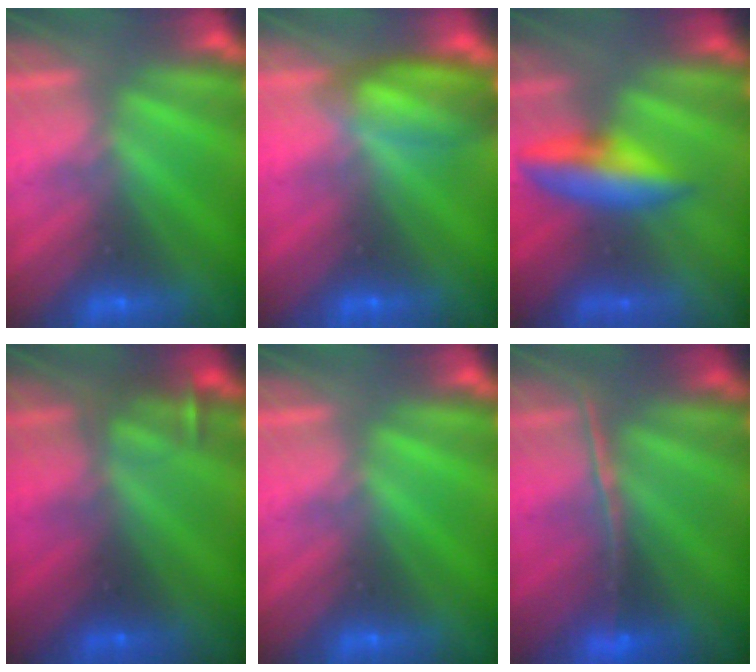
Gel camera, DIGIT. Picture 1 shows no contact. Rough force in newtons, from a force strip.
{"total": 7.7}
{"total": 6.8}
{"total": 3.1}
{"total": 0.0}
{"total": 1.7}